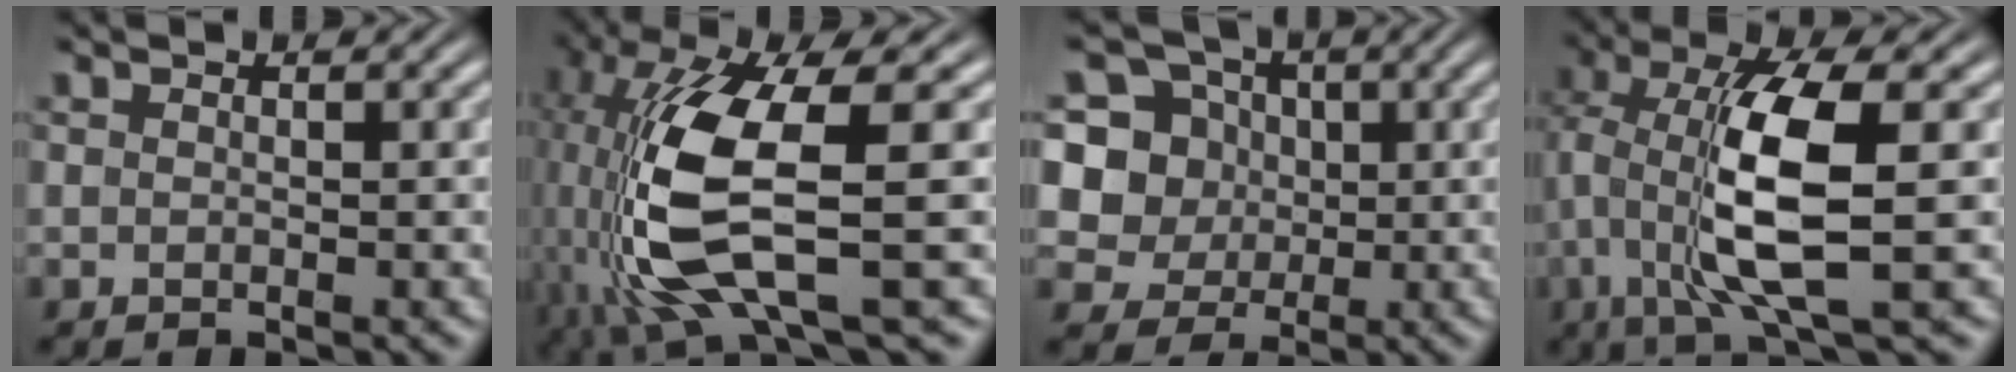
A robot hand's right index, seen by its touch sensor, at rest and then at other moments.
{"total": 11.9, "force": [-0.6, 5.2, 10.7], "torque": [-0.248, -0.029, 0.018]}
{"total": 14.4, "force": [0.1, 13.4, 5.4], "torque": [-0.160, -0.051, 0.002]}
{"total": 8.4, "force": [0.7, 2.4, 8.0], "torque": [-0.164, -0.012, 0.018]}